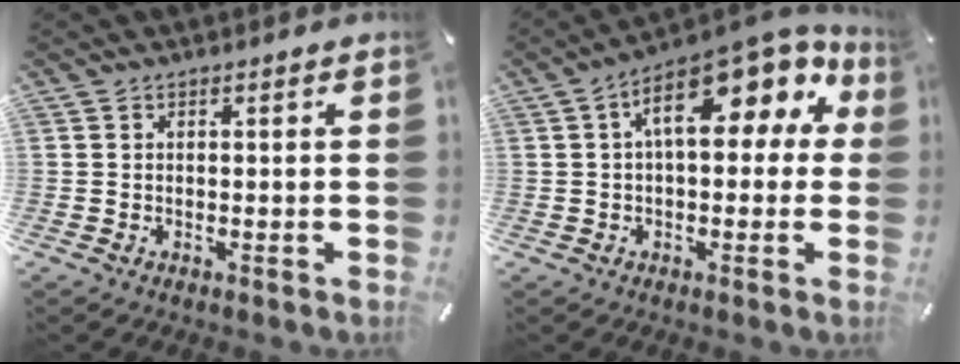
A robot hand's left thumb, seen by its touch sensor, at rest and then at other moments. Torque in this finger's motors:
{"motor_torque": [0.00, 1.57, 2.19, -0.57, 0.20]}